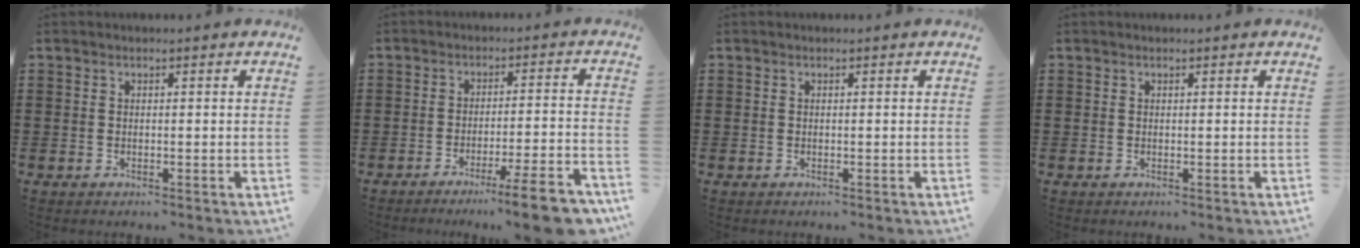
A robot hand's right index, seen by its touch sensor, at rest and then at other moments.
{"total": 8.5, "force": [-6.3, -0.3, 5.7], "torque": [-0.085, -0.005, -0.114]}
{"total": 0.0}
{"total": 0.0}